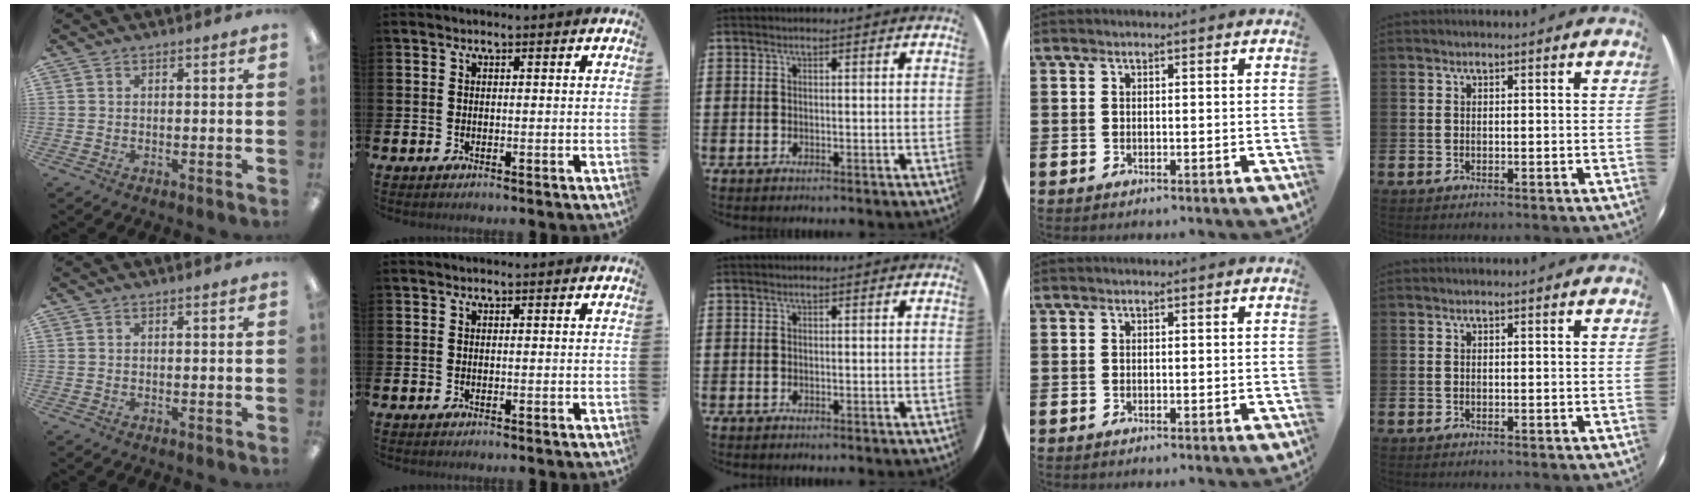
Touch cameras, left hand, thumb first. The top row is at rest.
{}